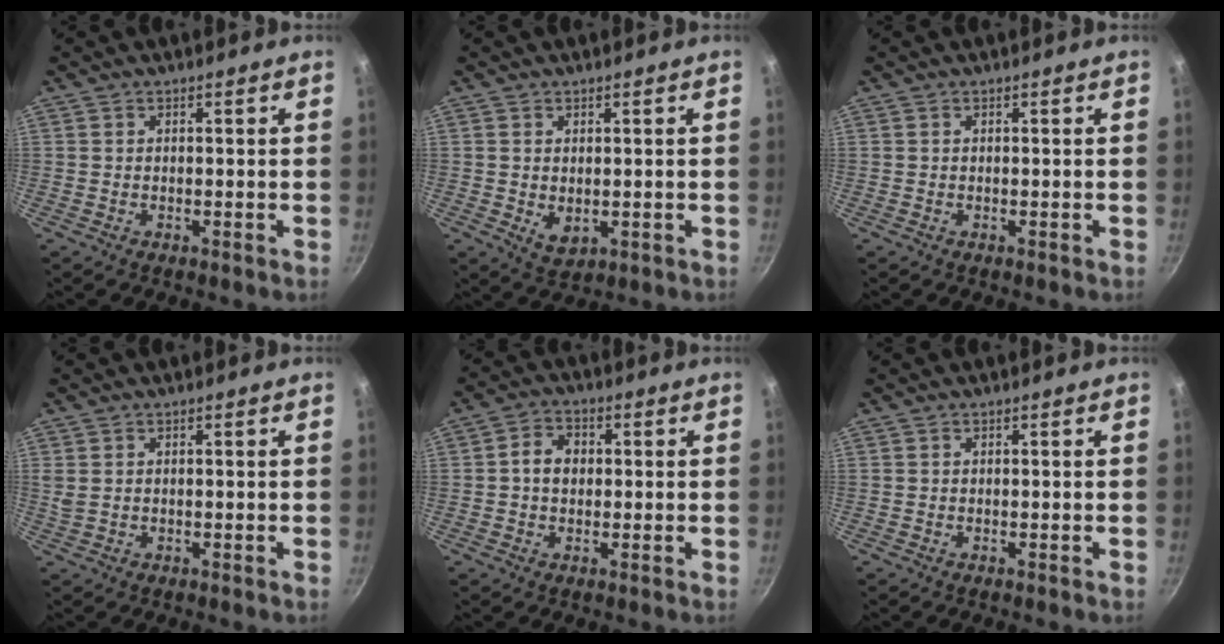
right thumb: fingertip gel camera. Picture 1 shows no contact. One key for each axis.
{"total": 3.9, "fx": 0.1, "fy": 2.7, "fz": 2.9, "tx": -0.045, "ty": -0.012, "tz": 0.007}
{"total": 0.0}
{"total": 1.3, "fx": 0.6, "fy": 0.8, "fz": 0.9, "tx": -0.019, "ty": 0.000, "tz": 0.016}
{"total": 5.1, "fx": 0.3, "fy": 4.0, "fz": 3.0, "tx": -0.034, "ty": 0.012, "tz": -0.004}
{"total": 0.0}